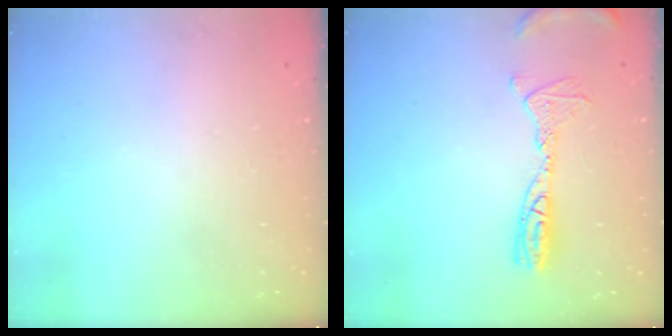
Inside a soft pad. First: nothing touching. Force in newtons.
{"total": 14.6, "press": 12.8, "slide": 7.1}